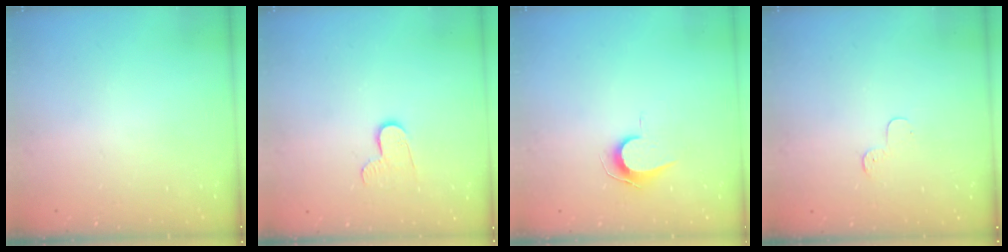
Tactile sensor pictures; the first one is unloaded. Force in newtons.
{"total": 5.9, "press": 5.9, "slide": 0.4}
{"total": 6.9, "press": 6.8, "slide": 0.7}
{"total": 3.5, "press": 3.5, "slide": 0.4}